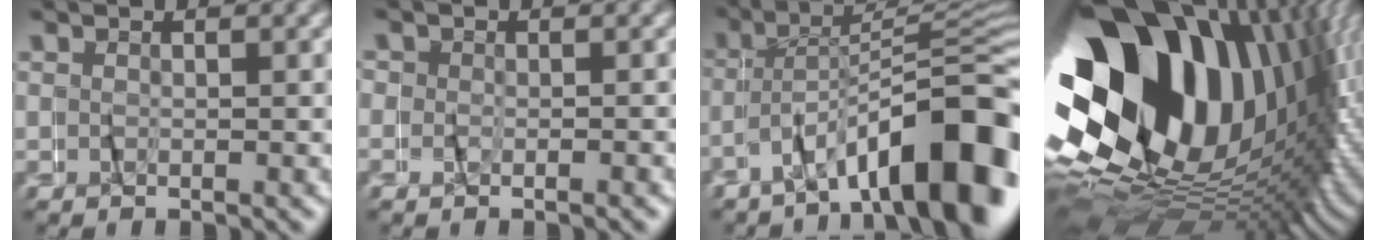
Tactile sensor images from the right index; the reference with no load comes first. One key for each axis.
{"total": 1.6, "fx": -0.1, "fy": 1.3, "fz": 0.9, "tx": -0.027, "ty": -0.004, "tz": -0.001}
{"total": 11.0, "fx": -5.5, "fy": 3.5, "fz": 8.9, "tx": -0.121, "ty": 0.006, "tz": -0.084}
{"total": 38.9, "fx": -1.6, "fy": 25.3, "fz": 29.4, "tx": -0.439, "ty": -0.025, "tz": -0.017}